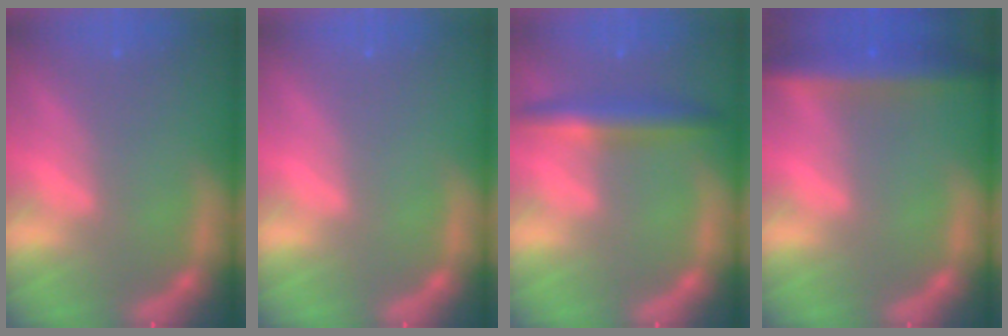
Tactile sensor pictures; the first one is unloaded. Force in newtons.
{"total": 0.0}
{"total": 4.5}
{"total": 6.5}